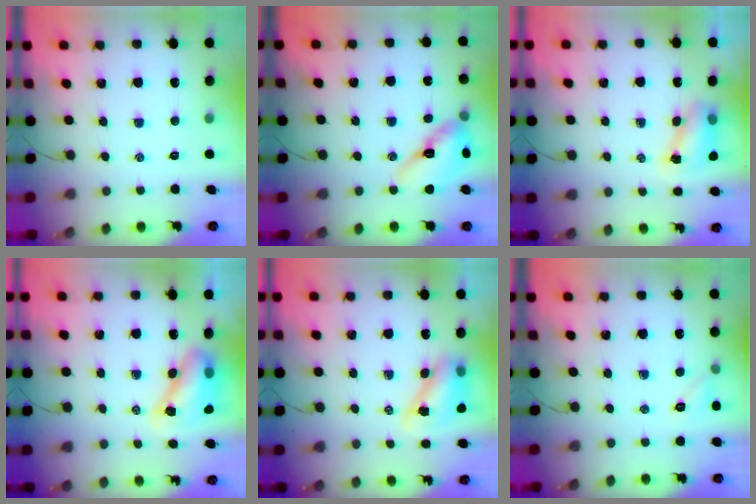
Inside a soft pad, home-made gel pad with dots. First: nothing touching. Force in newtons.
{"total": 15.0, "press": 14.8, "slide": 2.2}
{"total": 7.2, "press": 7.1, "slide": 1.1}
{"total": 8.9, "press": 8.6, "slide": 2.2}
{"total": 8.2, "press": 8.0, "slide": 1.6}
{"total": 5.7, "press": 5.5, "slide": 1.6}